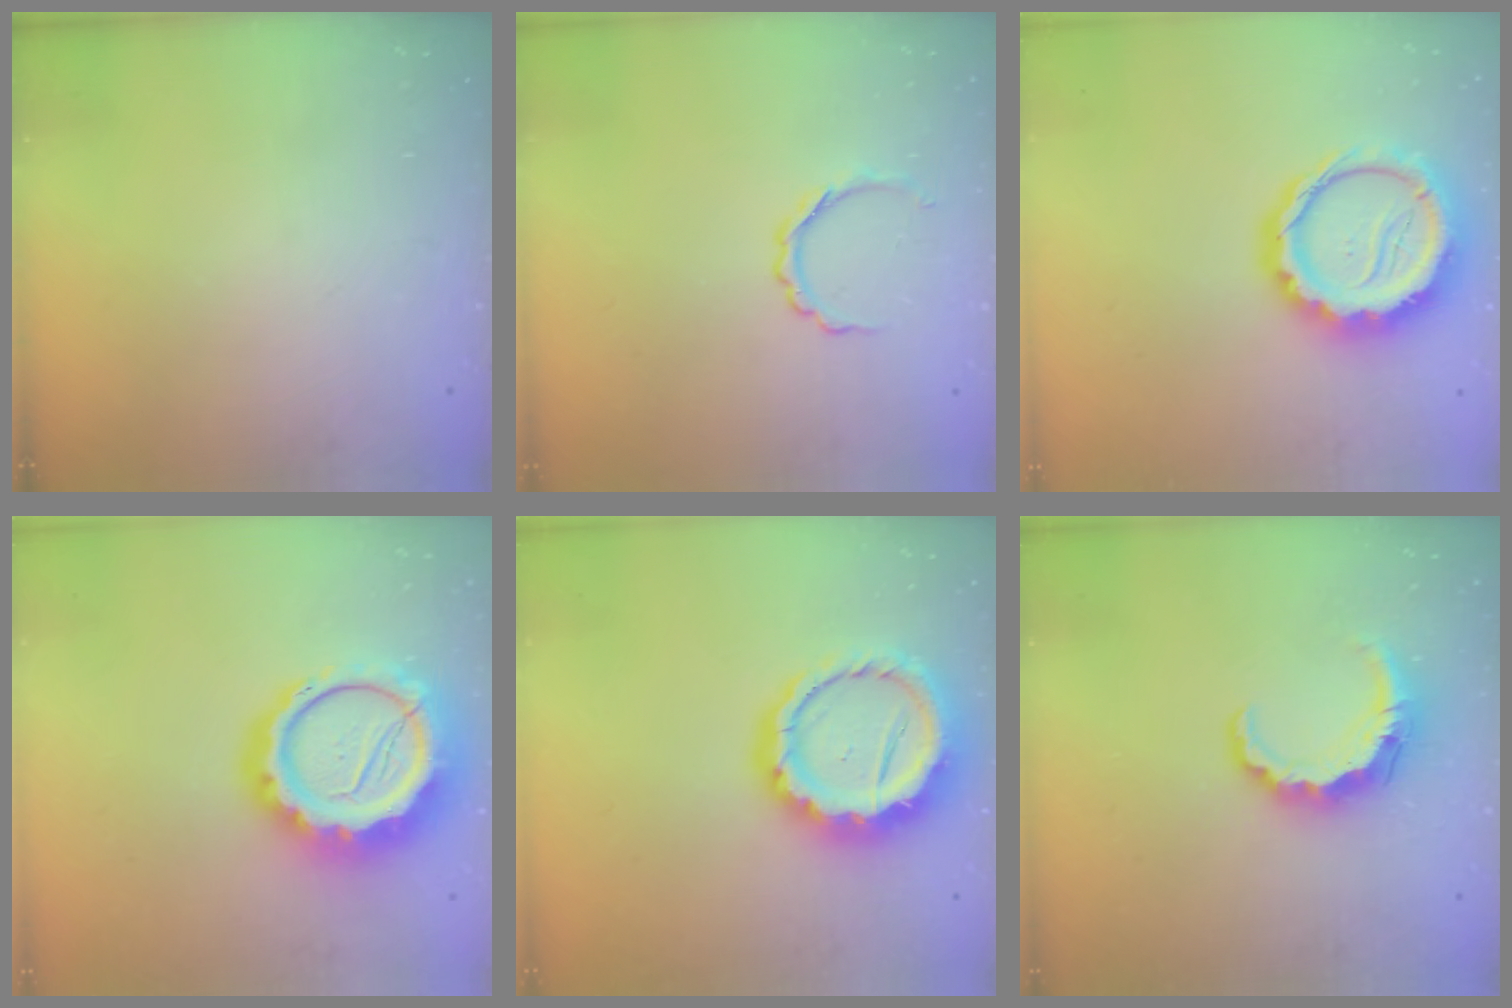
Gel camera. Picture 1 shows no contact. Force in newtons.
{"total": 4.5, "press": 4.4, "slide": 0.9}
{"total": 16.4, "press": 16.0, "slide": 3.6}
{"total": 21.0, "press": 20.5, "slide": 4.4}
{"total": 15.5, "press": 15.2, "slide": 2.7}
{"total": 8.0, "press": 7.9, "slide": 1.2}